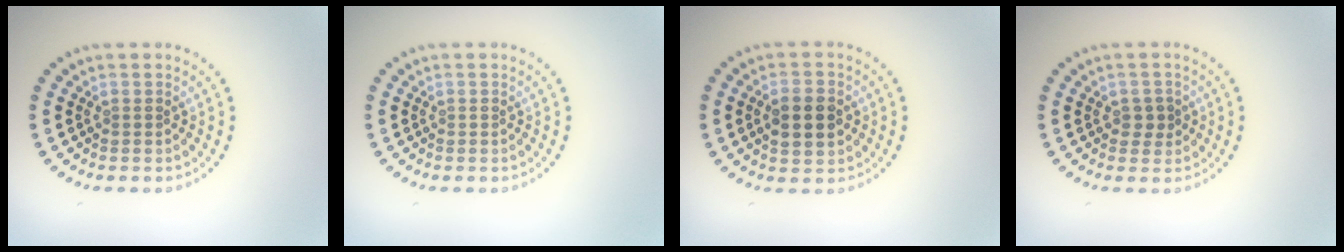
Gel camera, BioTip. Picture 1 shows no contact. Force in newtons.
{"total": 0.0}
{"total": 3.7, "press": 3.7, "slide": 0.1}
{"total": 1.6, "press": 1.5, "slide": 0.4}